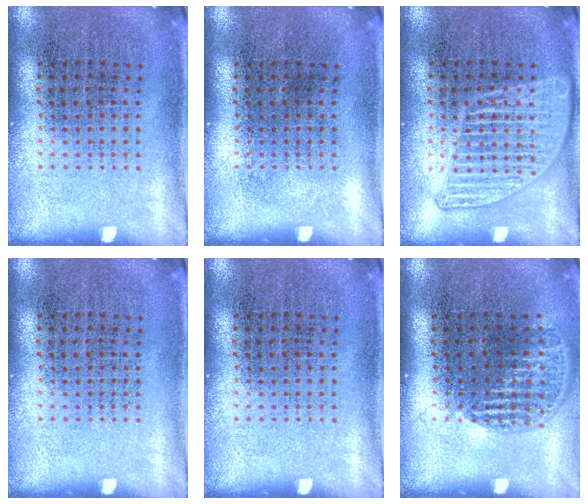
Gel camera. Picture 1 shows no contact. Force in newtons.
{"total": 0.0}
{"total": 2.5, "press": 2.5, "slide": 0.2}
{"total": 0.0}
{"total": 0.0}
{"total": 1.2, "press": 1.0, "slide": 0.5}